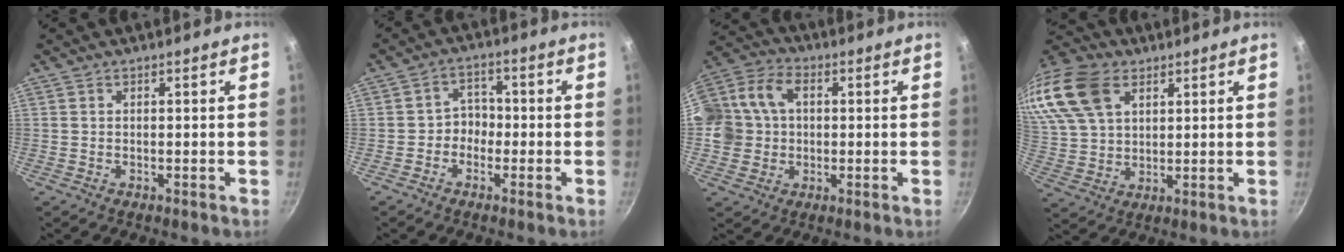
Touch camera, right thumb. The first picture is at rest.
{"total": 4.1, "force": [-1.3, 3.5, 1.7], "torque": [0.009, 0.021, -0.029]}
{"total": 13.9, "force": [1.2, 11.4, 7.9], "torque": [-0.141, 0.030, 0.010]}
{"total": 19.6, "force": [8.8, 12.8, 11.9], "torque": [-0.262, 0.014, 0.171]}